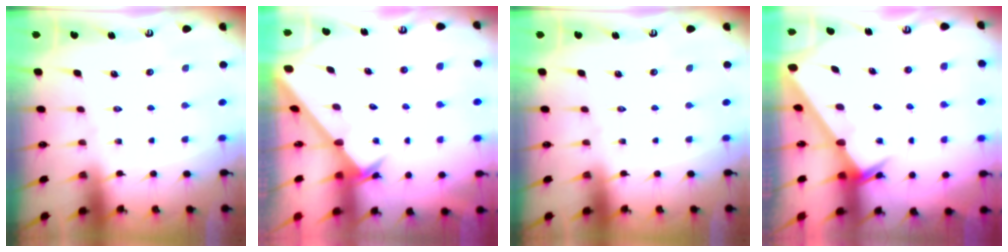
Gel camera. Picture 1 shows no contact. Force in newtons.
{"total": 2.6, "press": 2.6, "slide": 0.2}
{"total": 0.0}
{"total": 2.7, "press": 2.7, "slide": 0.3}